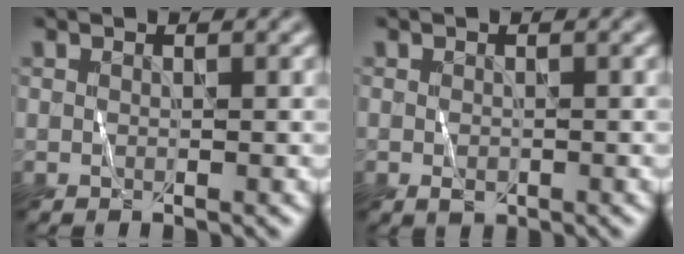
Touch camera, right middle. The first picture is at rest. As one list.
[{"total": 1.1, "force": [-0.4, 0.7, 0.8], "torque": [-0.015, -0.002, -0.005]}]